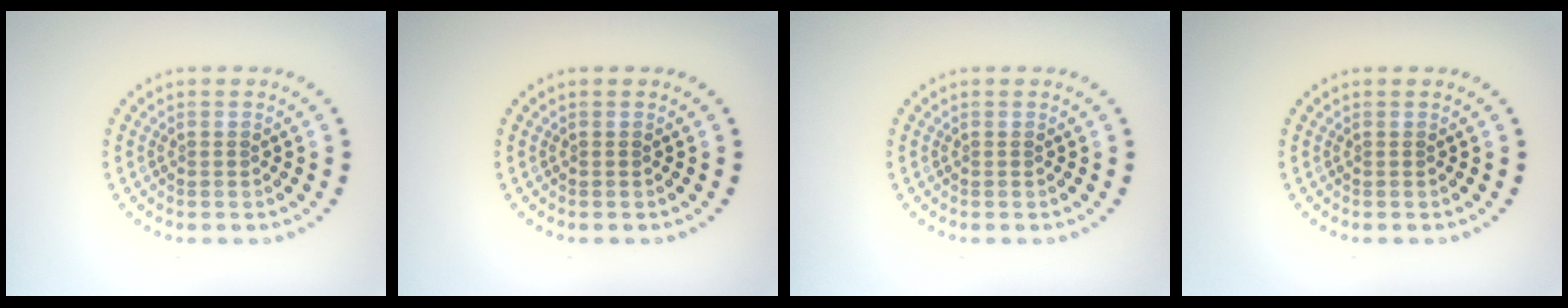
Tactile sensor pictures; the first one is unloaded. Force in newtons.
{"total": 0.0}
{"total": 0.0}
{"total": 0.0}